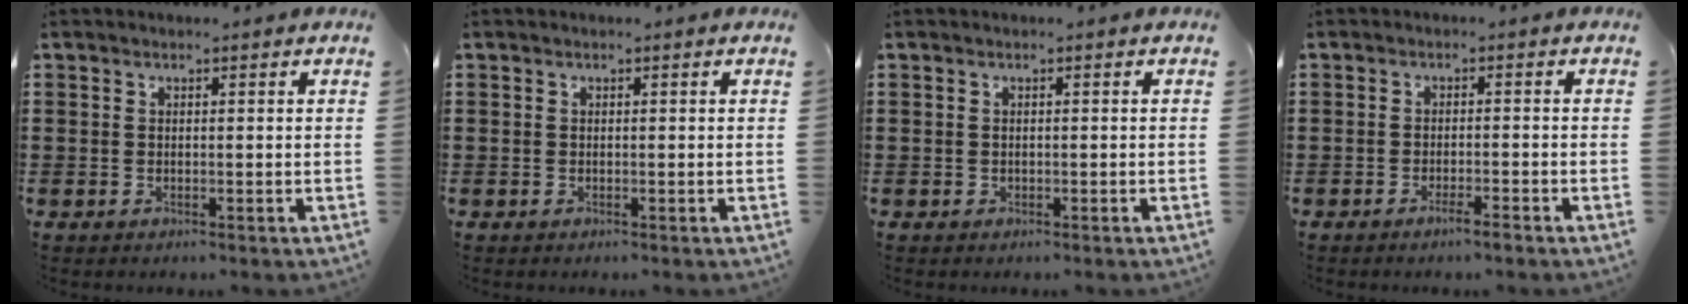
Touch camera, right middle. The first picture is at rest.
{"total": 0.0}
{"total": 0.0}
{"total": 2.9, "force": [-2.1, 0.1, 2.0], "torque": [-0.031, 0.003, -0.039]}